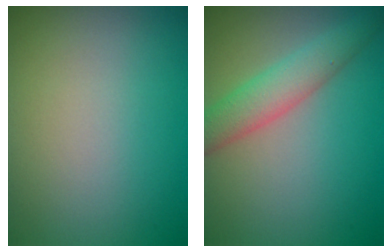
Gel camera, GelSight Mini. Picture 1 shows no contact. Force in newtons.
{"total": 3.7, "press": 3.7, "slide": 0.3}